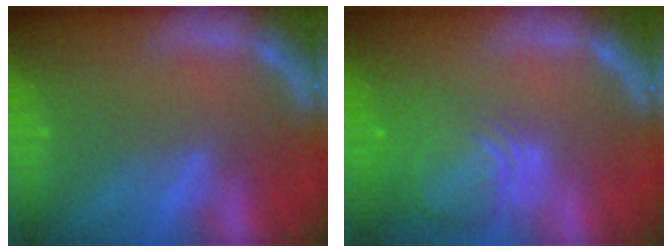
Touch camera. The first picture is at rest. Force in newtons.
{"total": 7.5}